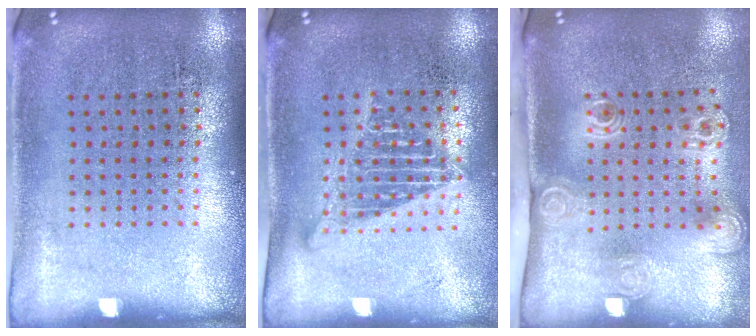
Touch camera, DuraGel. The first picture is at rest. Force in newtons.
{"total": 1.6, "press": 1.3, "slide": 0.9}
{"total": 2.1, "press": 1.4, "slide": 1.6}